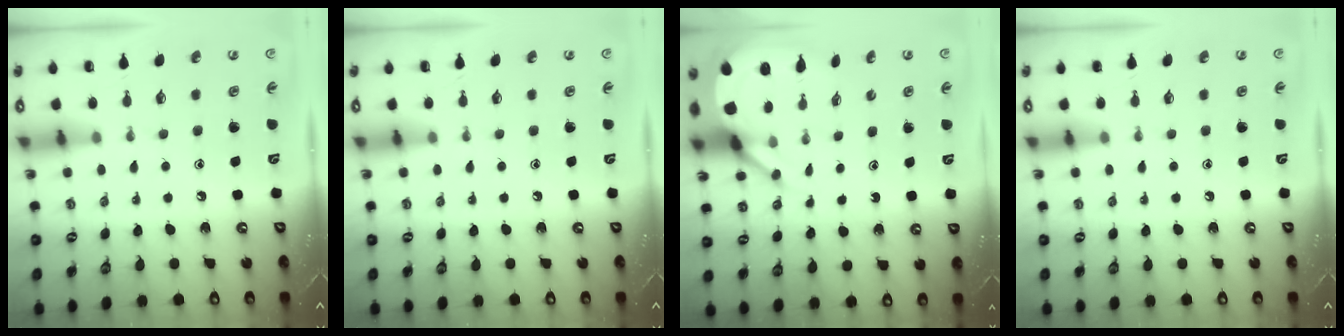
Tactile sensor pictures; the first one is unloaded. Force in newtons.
{"total": 0.0}
{"total": 7.5, "press": 7.4, "slide": 1.0}
{"total": 0.0}